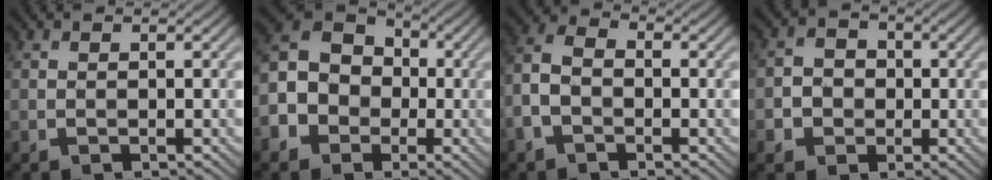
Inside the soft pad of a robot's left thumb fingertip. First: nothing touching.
{"total": 10.3, "force": [-3.1, 8.7, 4.6], "torque": [-0.120, -0.021, -0.078]}
{"total": 4.6, "force": [-2.0, 2.9, 3.0], "torque": [-0.077, 0.007, -0.054]}
{"total": 4.1, "force": [-0.9, 3.8, 1.3], "torque": [-0.019, 0.004, -0.030]}